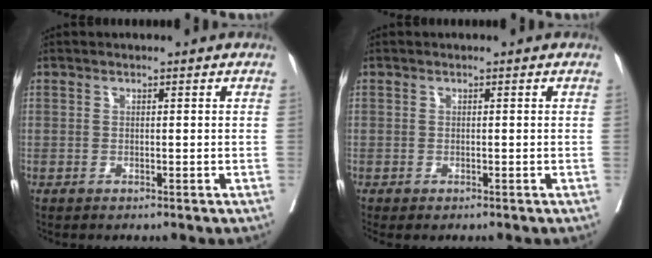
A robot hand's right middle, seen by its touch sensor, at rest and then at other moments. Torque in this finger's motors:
{"motor_torque": [1.00, -1.14, 0.13, 0.06]}